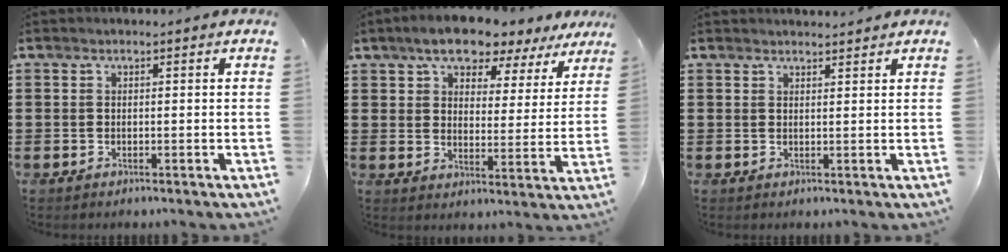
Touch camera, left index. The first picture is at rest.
{"total": 7.5, "force": [6.5, 2.1, 3.0], "torque": [-0.071, -0.021, 0.114]}
{"total": 1.5, "force": [1.5, 0.1, 0.1], "torque": [-0.005, 0.000, 0.029]}